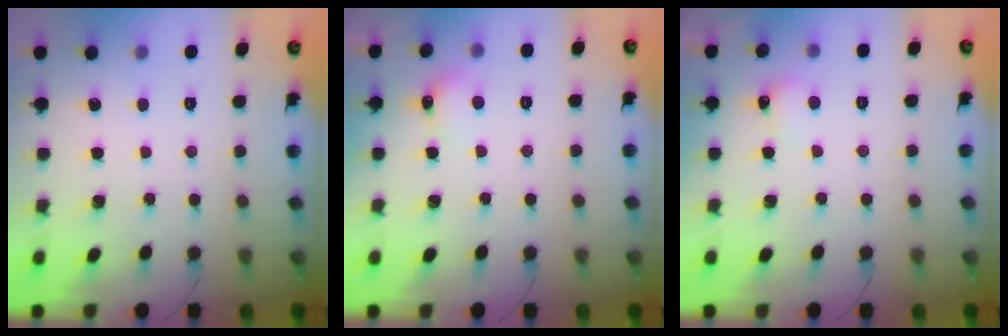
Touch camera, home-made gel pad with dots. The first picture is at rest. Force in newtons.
{"total": 6.3, "press": 6.1, "slide": 1.5}
{"total": 7.2, "press": 4.2, "slide": 5.8}